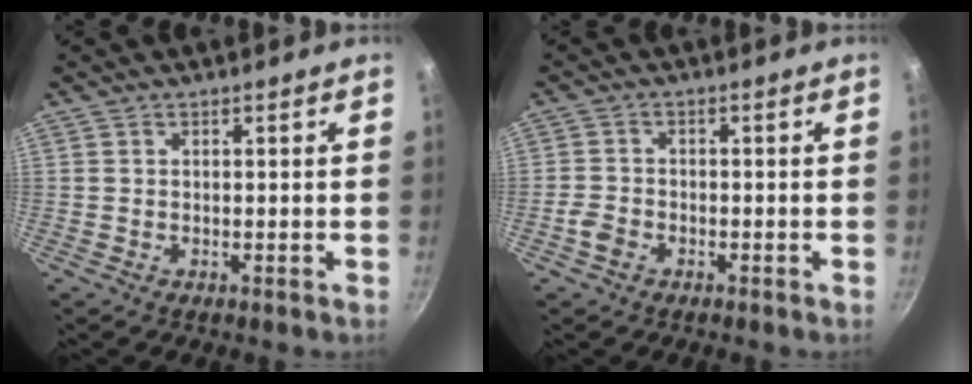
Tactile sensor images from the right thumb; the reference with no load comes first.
{"total": 3.1, "force": [-1.7, 2.2, 1.4], "torque": [-0.031, 0.018, -0.036]}